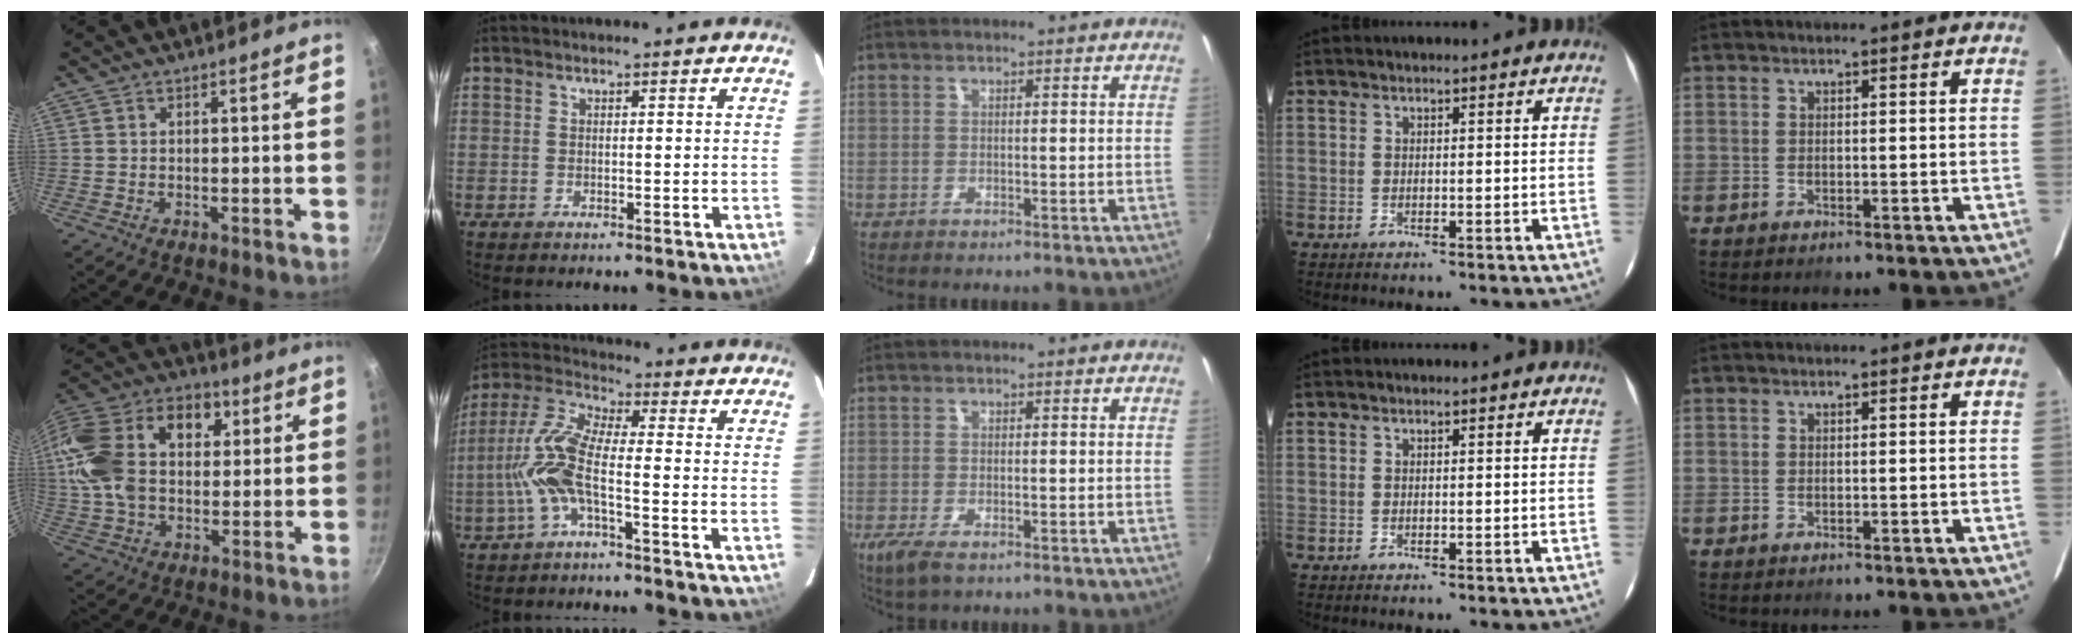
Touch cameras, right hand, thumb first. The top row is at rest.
{"thumb": {"total": 24.0, "force": [4.8, 16.6, 16.8], "torque": [-0.320, 0.035, 0.071]}, "index": {"total": 9.7, "force": [-2.9, 1.9, 9.1], "torque": [-0.213, 0.009, -0.059]}, "middle": {"total": 3.8, "force": [-2.1, 1.0, 2.9], "torque": [-0.061, -0.015, -0.036]}}